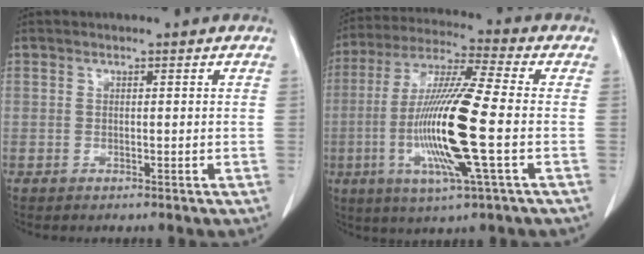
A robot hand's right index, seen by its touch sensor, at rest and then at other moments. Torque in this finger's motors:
{"motor_torque": [2.14, 0.00, 1.05, 0.21]}